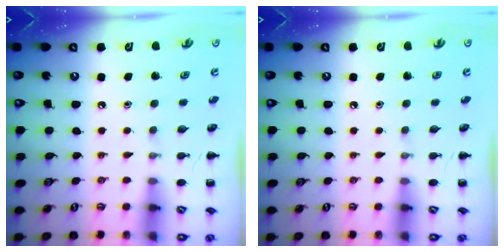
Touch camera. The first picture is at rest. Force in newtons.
{"total": 0.0}